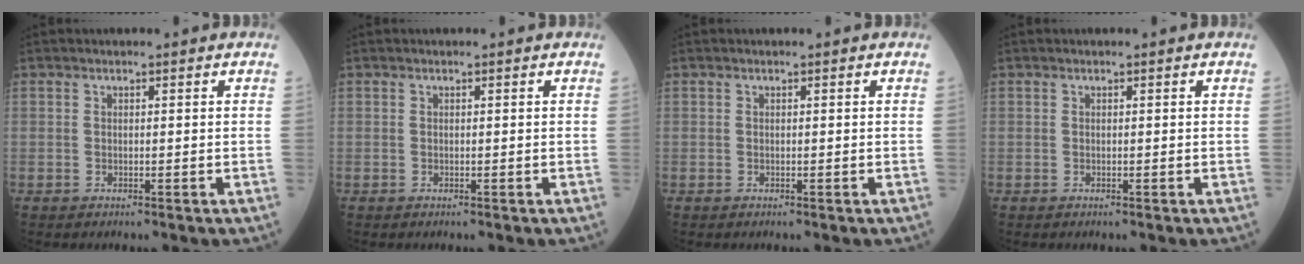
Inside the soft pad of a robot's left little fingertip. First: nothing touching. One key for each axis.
{"total": 0.0}
{"total": 0.0}
{"total": 0.0}